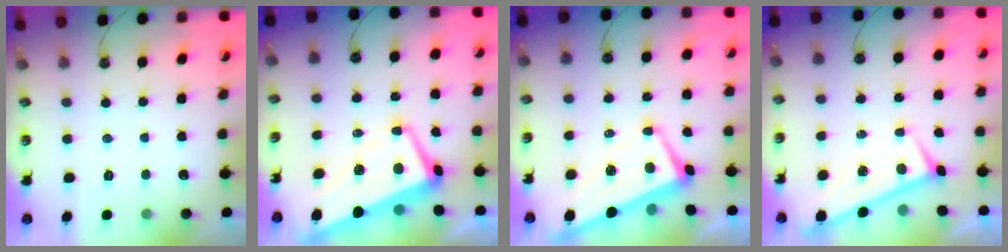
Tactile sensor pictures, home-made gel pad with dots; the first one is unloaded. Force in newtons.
{"total": 2.7, "press": 2.2, "slide": 1.7}
{"total": 1.5, "press": 1.2, "slide": 0.9}
{"total": 0.0}